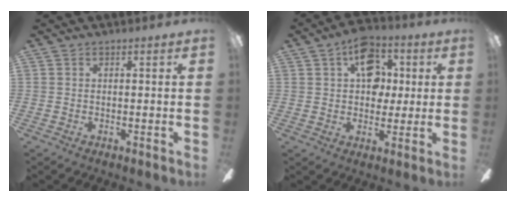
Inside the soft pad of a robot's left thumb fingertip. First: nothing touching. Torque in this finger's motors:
{"motor_torque": [-0.24, 0.49, -0.21, -0.02, 0.13]}